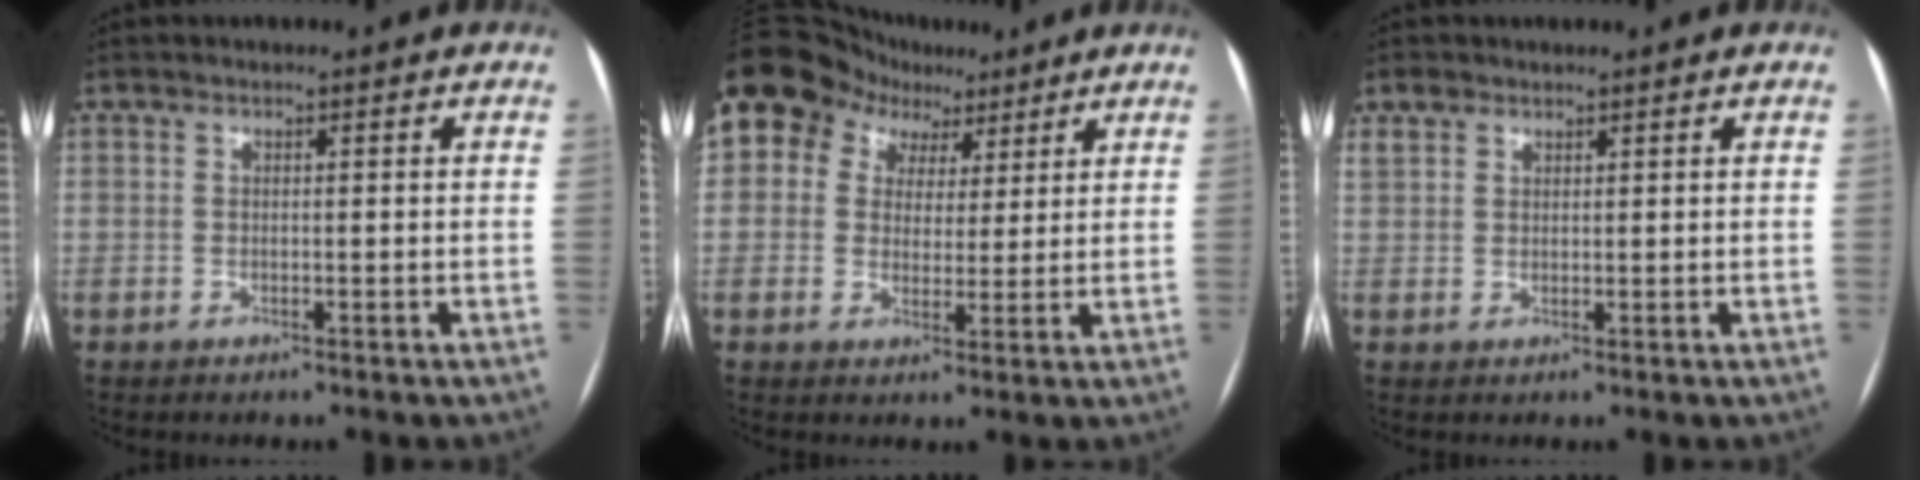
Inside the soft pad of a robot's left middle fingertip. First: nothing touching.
{"total": 13.9, "force": [7.5, 10.7, 4.8], "torque": [-0.135, 0.065, 0.138]}
{"total": 2.1, "force": [1.5, 1.3, 0.4], "torque": [-0.013, 0.013, 0.031]}